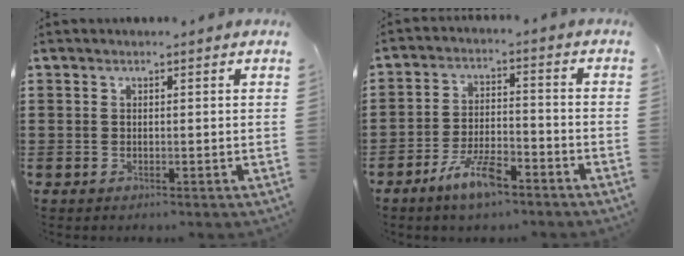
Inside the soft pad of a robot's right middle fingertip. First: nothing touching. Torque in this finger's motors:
{"motor_torque": [2.14, 0.00, 0.40, 0.09]}